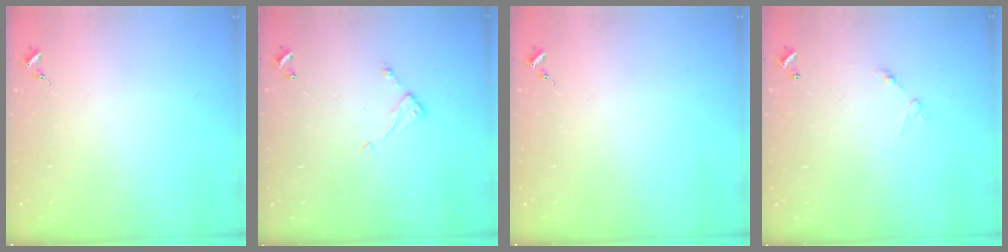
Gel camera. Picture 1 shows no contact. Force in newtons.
{"total": 5.8, "press": 5.8, "slide": 0.2}
{"total": 0.0}
{"total": 5.9, "press": 5.9, "slide": 0.4}